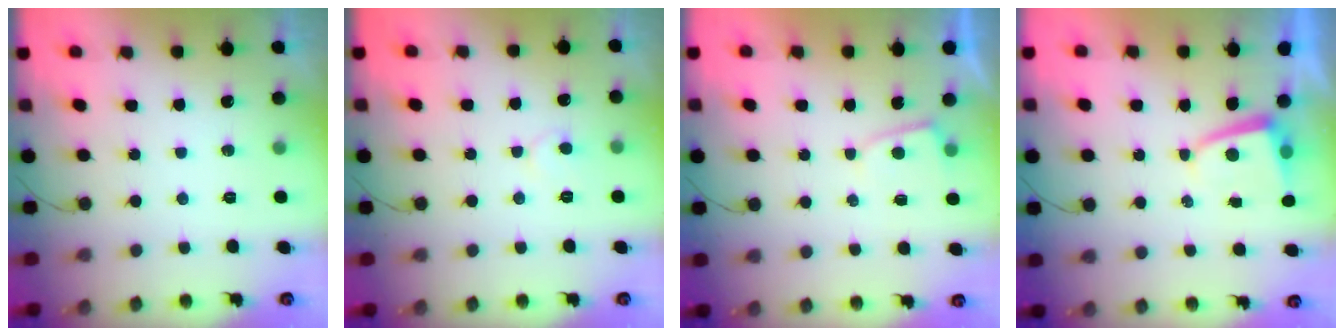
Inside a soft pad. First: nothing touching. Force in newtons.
{"total": 5.0, "press": 4.9, "slide": 0.5}
{"total": 2.3, "press": 2.2, "slide": 0.3}
{"total": 2.0, "press": 2.0, "slide": 0.3}